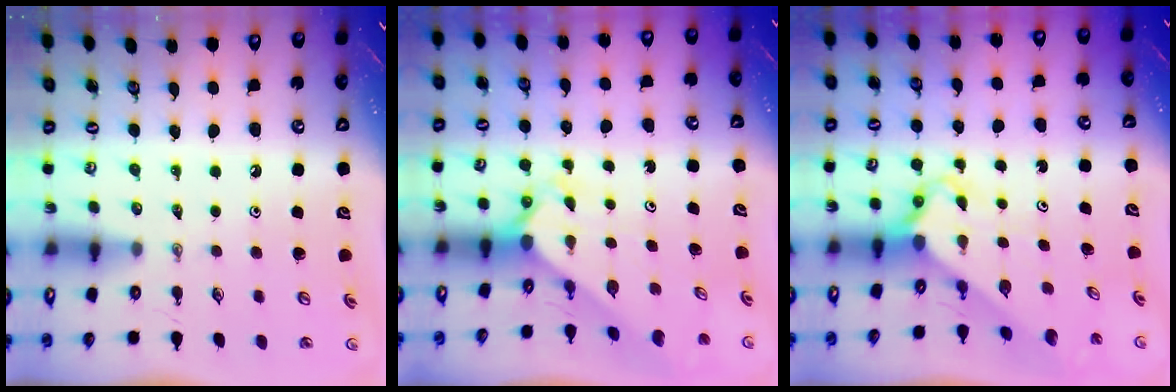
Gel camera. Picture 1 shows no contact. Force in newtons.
{"total": 2.5, "press": 2.5, "slide": 0.2}
{"total": 2.8, "press": 2.8, "slide": 0.2}